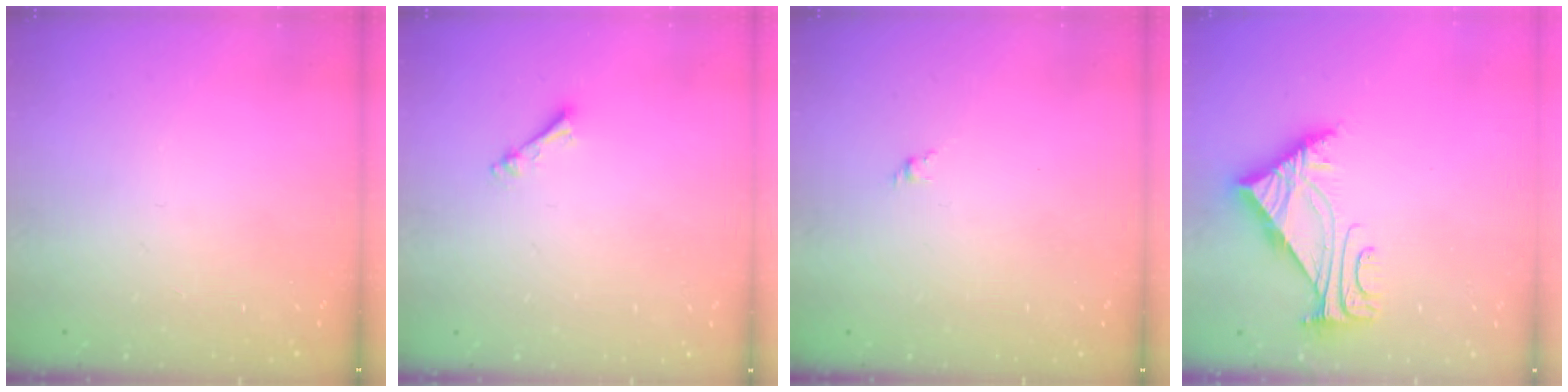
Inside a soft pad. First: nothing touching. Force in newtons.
{"total": 2.5, "press": 2.5, "slide": 0.4}
{"total": 1.6, "press": 1.5, "slide": 0.6}
{"total": 6.1, "press": 6.1, "slide": 0.0}